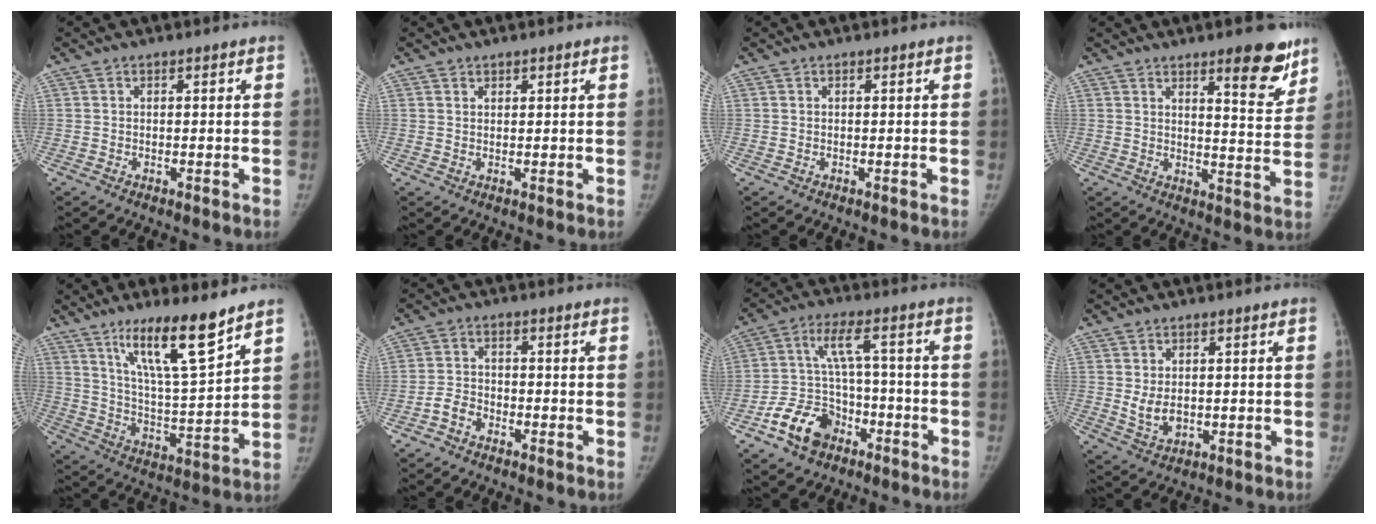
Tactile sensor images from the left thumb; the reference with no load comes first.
{"total": 0.8, "force": [0.7, 0.4, 0.1], "torque": [0.005, -0.005, 0.010]}
{"total": 0.0}
{"total": 10.7, "force": [7.1, 2.8, 7.5], "torque": [-0.067, -0.048, 0.097]}
{"total": 14.6, "force": [10.0, 2.1, 10.5], "torque": [-0.171, -0.072, 0.184]}
{"total": 3.0, "force": [-1.6, 2.1, 1.4], "torque": [-0.021, 0.015, -0.032]}
{"total": 11.1, "force": [-6.0, 7.4, 5.7], "torque": [-0.085, 0.045, -0.103]}
{"total": 4.3, "force": [0.4, 2.8, 3.2], "torque": [-0.050, -0.012, 0.017]}